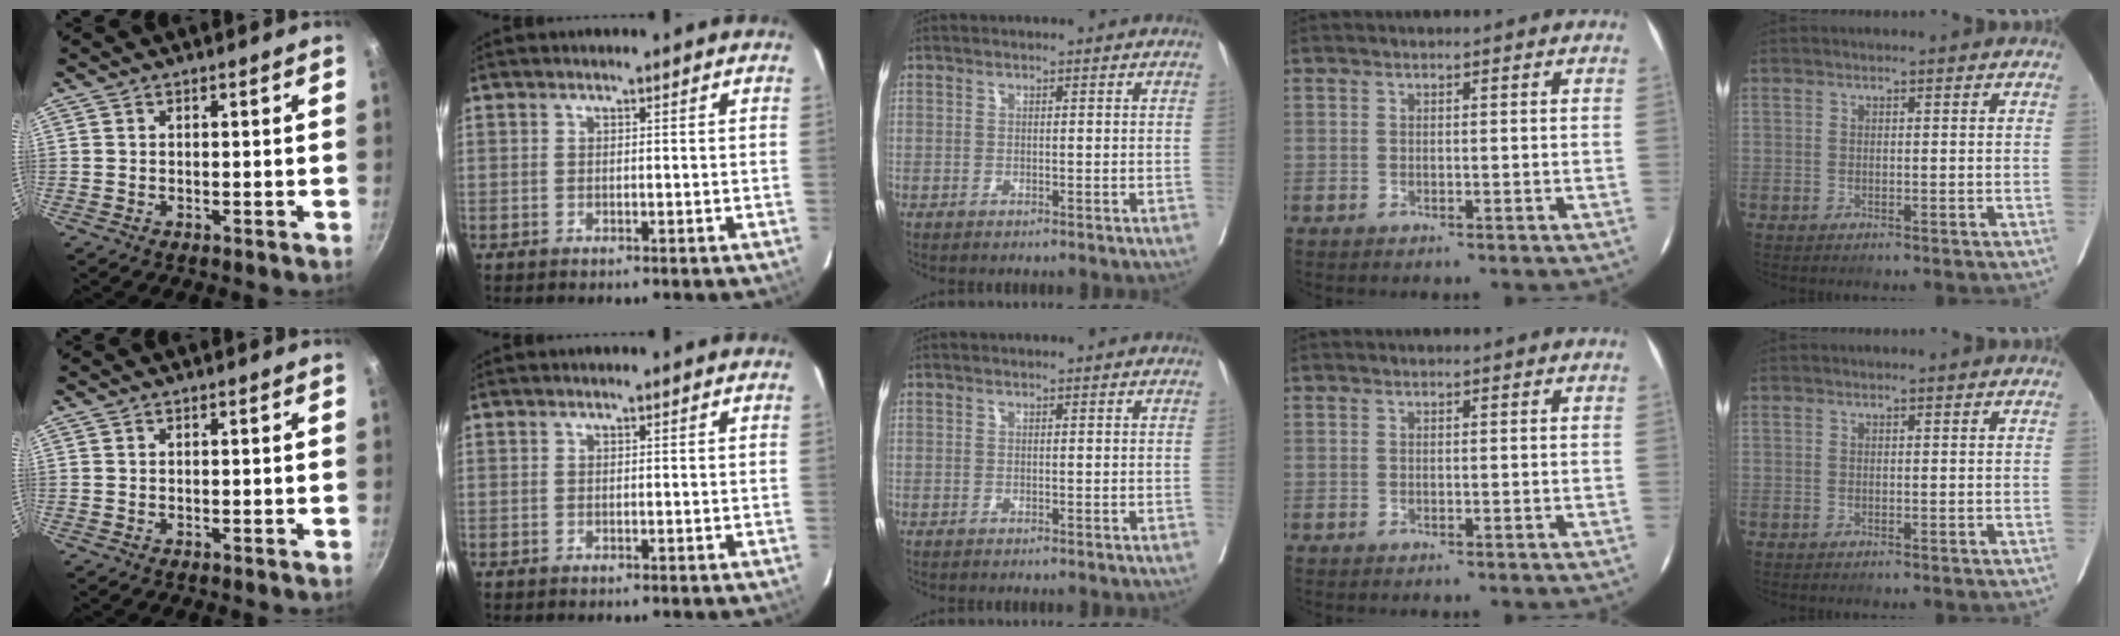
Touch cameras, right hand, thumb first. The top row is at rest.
{}